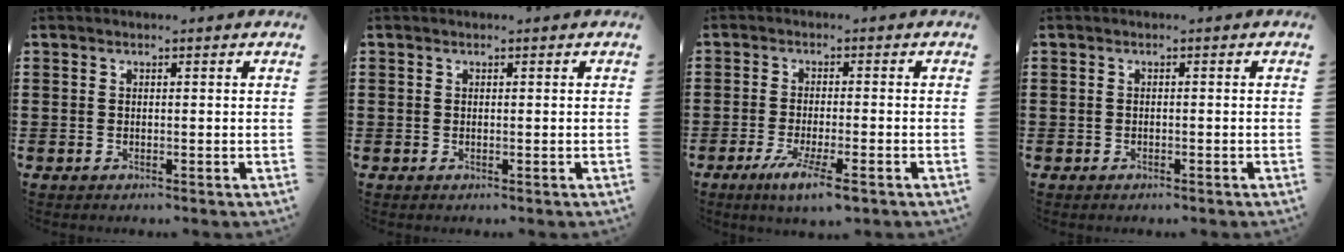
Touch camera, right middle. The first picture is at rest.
{"total": 0.0}
{"total": 5.5, "force": [-3.5, 0.6, 4.2], "torque": [-0.080, -0.012, -0.059]}
{"total": 0.7, "force": [-0.6, 0.3, 0.1], "torque": [-0.004, -0.001, -0.013]}